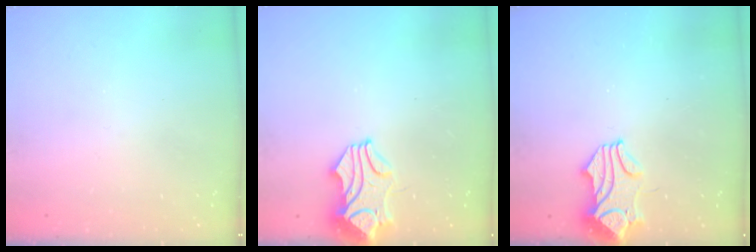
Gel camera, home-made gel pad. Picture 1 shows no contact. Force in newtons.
{"total": 2.1, "press": 1.6, "slide": 1.4}
{"total": 1.7, "press": 1.2, "slide": 1.1}